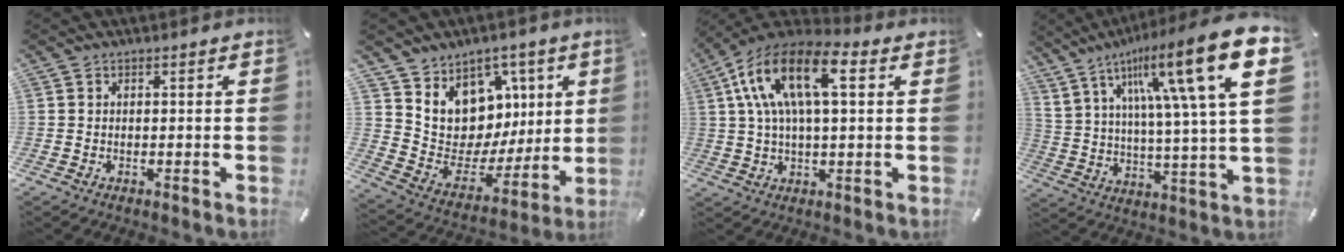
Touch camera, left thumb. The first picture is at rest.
{"total": 10.7, "force": [4.5, 9.6, 1.2], "torque": [-0.018, -0.068, 0.095]}
{"total": 15.0, "force": [5.3, 7.0, 12.2], "torque": [-0.263, 0.000, 0.088]}
{"total": 22.6, "force": [10.5, 5.5, 19.2], "torque": [-0.310, -0.055, 0.154]}